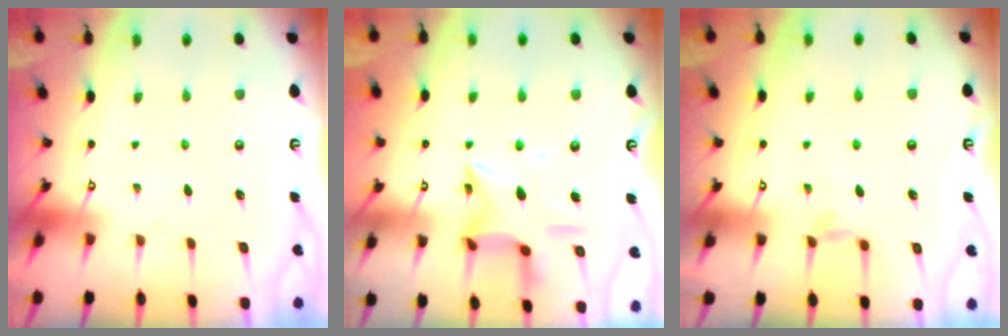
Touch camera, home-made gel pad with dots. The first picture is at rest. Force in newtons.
{"total": 11.3, "press": 11.2, "slide": 0.7}
{"total": 4.9, "press": 4.9, "slide": 0.6}